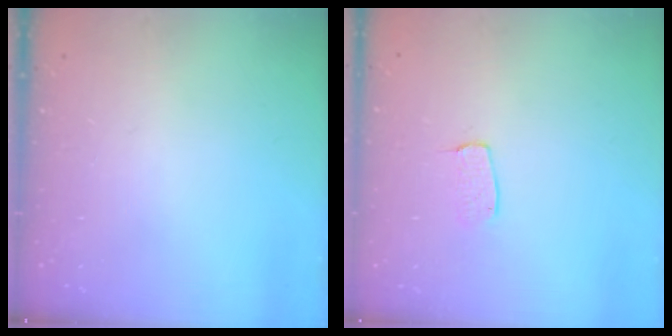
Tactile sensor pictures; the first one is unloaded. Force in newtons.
{"total": 4.7, "press": 4.7, "slide": 0.3}